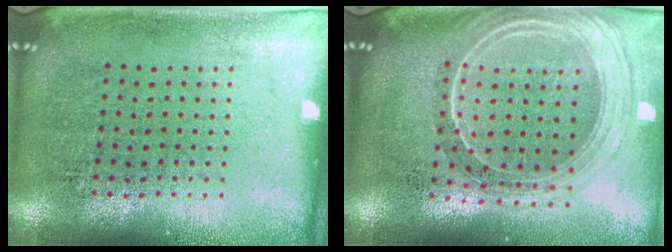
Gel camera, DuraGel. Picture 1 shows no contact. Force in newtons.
{"total": 2.3, "press": 1.9, "slide": 1.3}